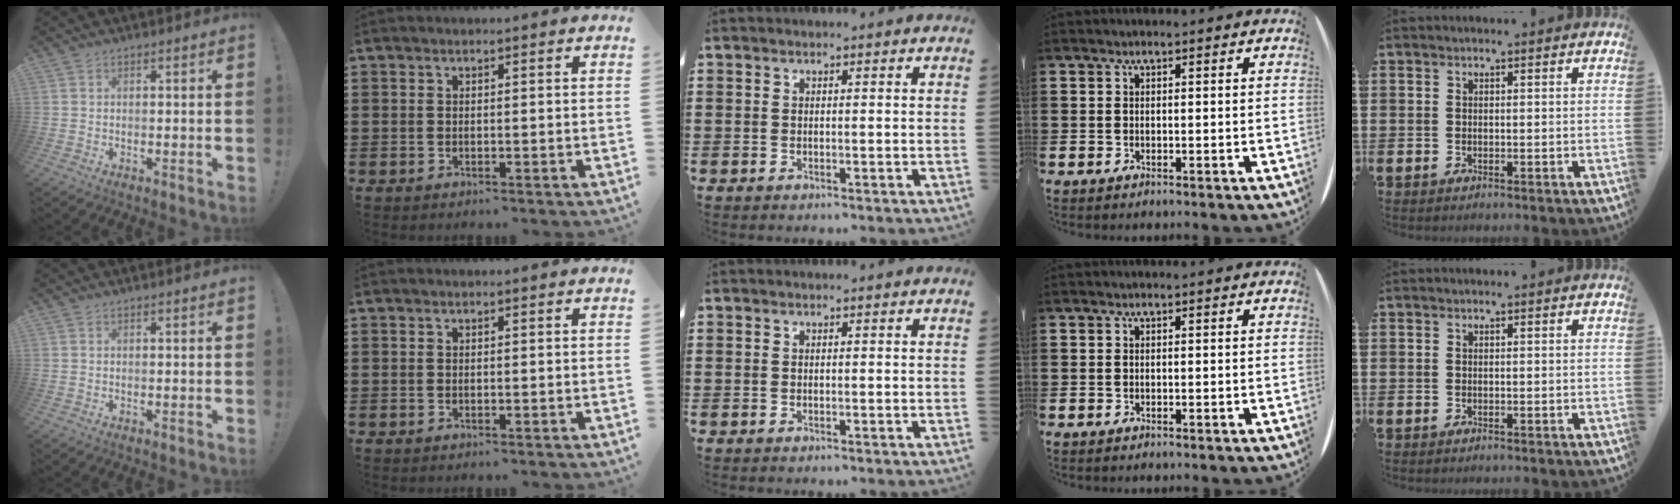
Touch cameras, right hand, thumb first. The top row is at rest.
{}